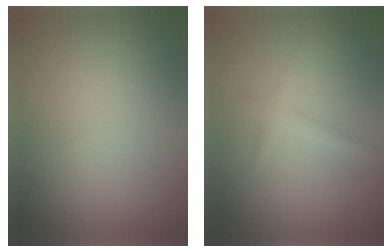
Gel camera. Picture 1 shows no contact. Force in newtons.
{"total": 1.2, "press": 1.2, "slide": 0.0}